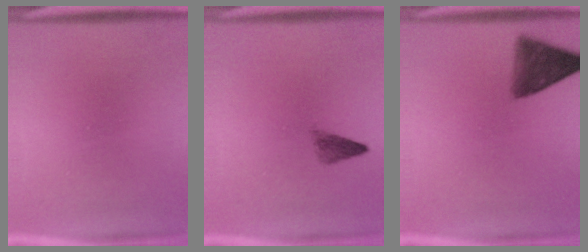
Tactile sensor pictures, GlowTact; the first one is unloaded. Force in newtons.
{"total": 2.1}
{"total": 7.0}